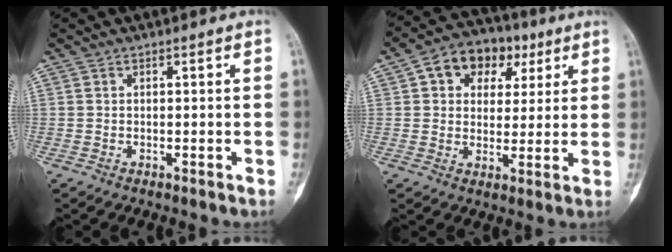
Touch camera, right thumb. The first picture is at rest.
{"total": 11.8, "force": [4.6, 8.8, 6.4], "torque": [-0.053, 0.003, 0.067]}